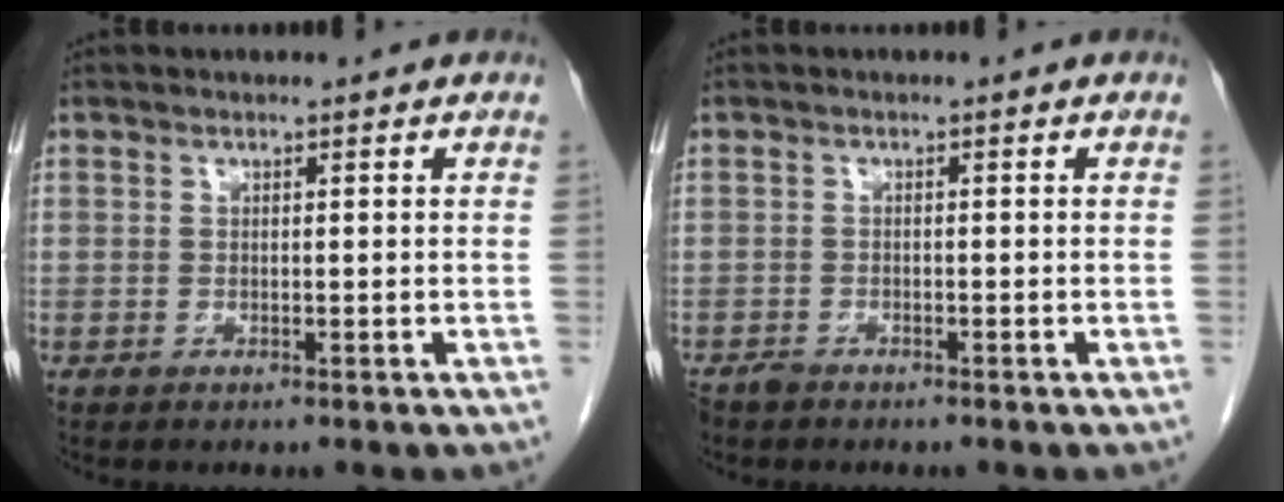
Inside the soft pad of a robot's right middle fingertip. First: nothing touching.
{"total": 1.5, "force": [-1.3, 0.6, 0.4], "torque": [-0.011, -0.002, -0.021]}